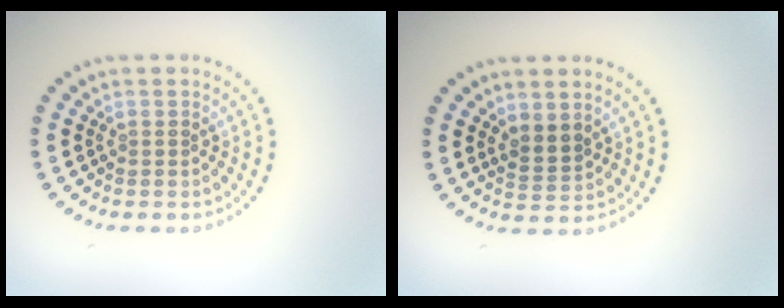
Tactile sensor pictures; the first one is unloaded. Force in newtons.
{"total": 2.0, "press": 1.5, "slide": 1.3}